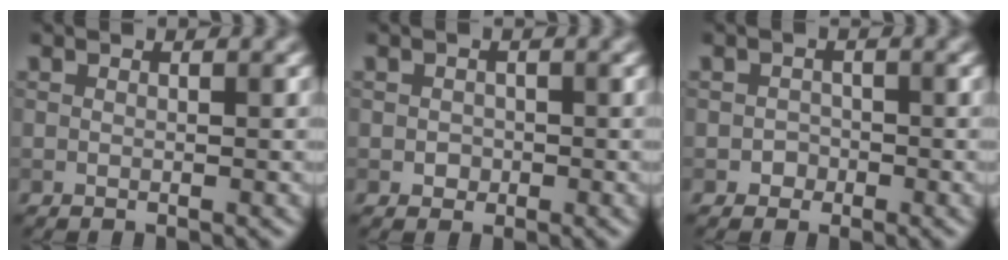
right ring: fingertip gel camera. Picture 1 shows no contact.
{"total": 1.0, "force": [-0.2, 0.9, 0.3], "torque": [0.001, -0.003, -0.005]}
{"total": 1.1, "force": [-0.5, 1.0, 0.1], "torque": [0.008, 0.001, -0.009]}